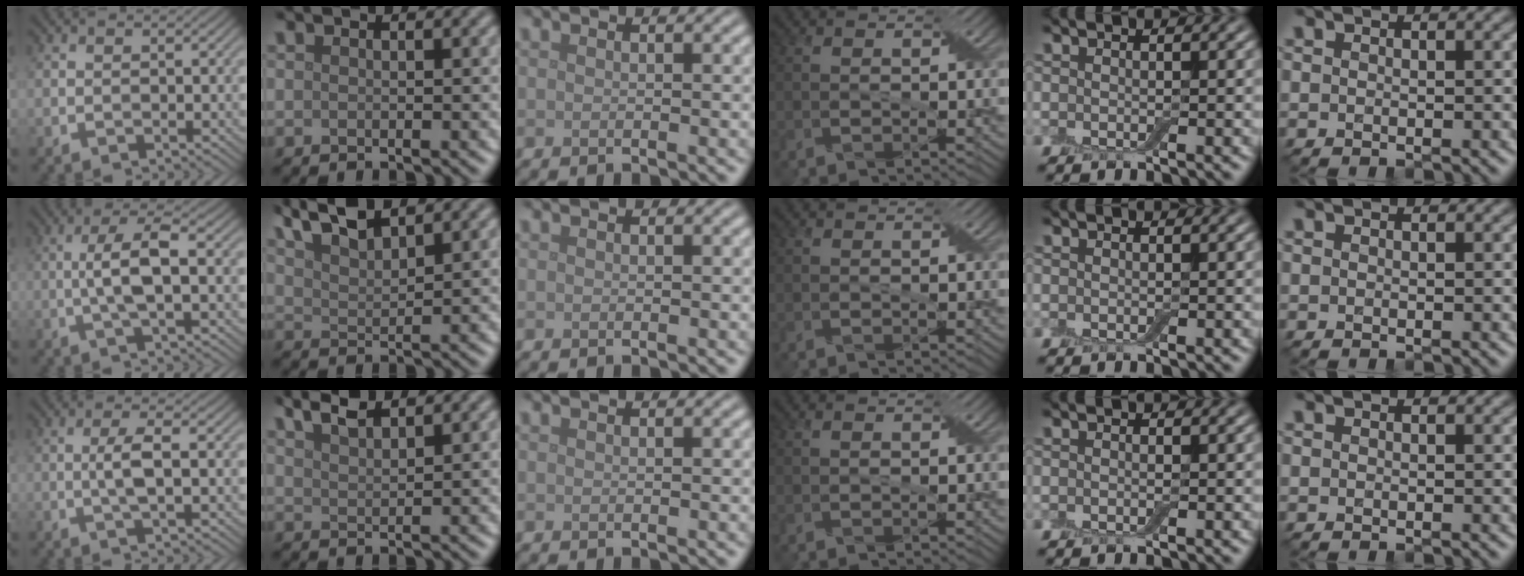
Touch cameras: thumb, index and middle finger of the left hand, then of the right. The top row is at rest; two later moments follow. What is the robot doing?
{"motion": "insert", "object": "box of matches"}